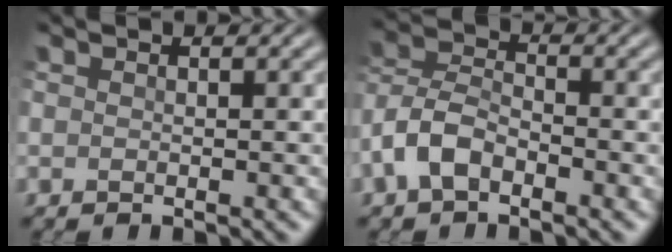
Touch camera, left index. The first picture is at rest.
{"total": 3.8, "force": [-2.0, 2.2, 2.4], "torque": [-0.055, 0.012, -0.052]}